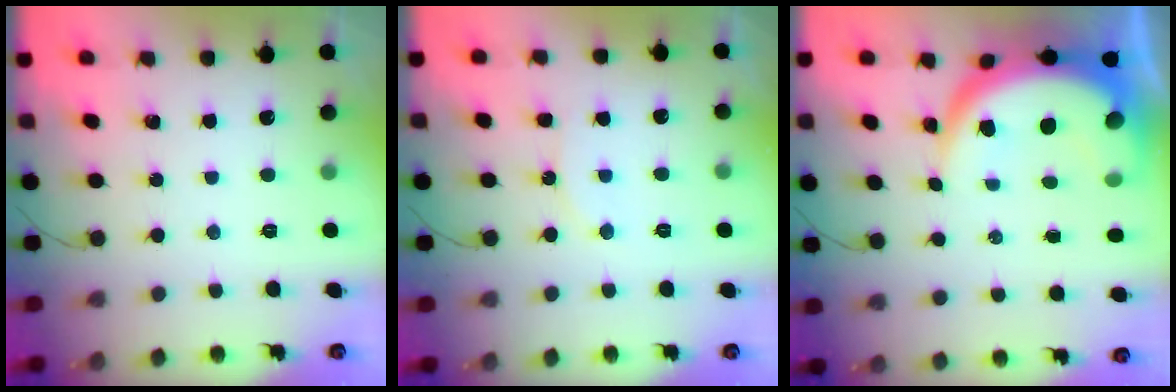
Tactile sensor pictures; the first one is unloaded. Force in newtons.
{"total": 6.1, "press": 6.0, "slide": 0.9}
{"total": 12.1, "press": 12.0, "slide": 1.2}